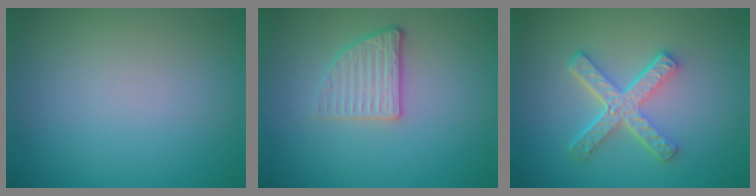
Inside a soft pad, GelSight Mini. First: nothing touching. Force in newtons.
{"total": 2.6, "press": 2.4, "slide": 1.2}
{"total": 5.0, "press": 3.6, "slide": 3.5}